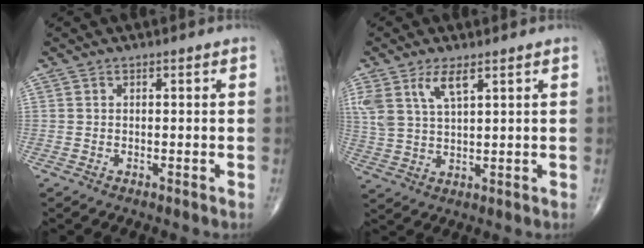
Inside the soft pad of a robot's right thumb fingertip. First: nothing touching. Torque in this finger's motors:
{"motor_torque": [0.00, 0.12, 1.02, 0.71, 0.06]}